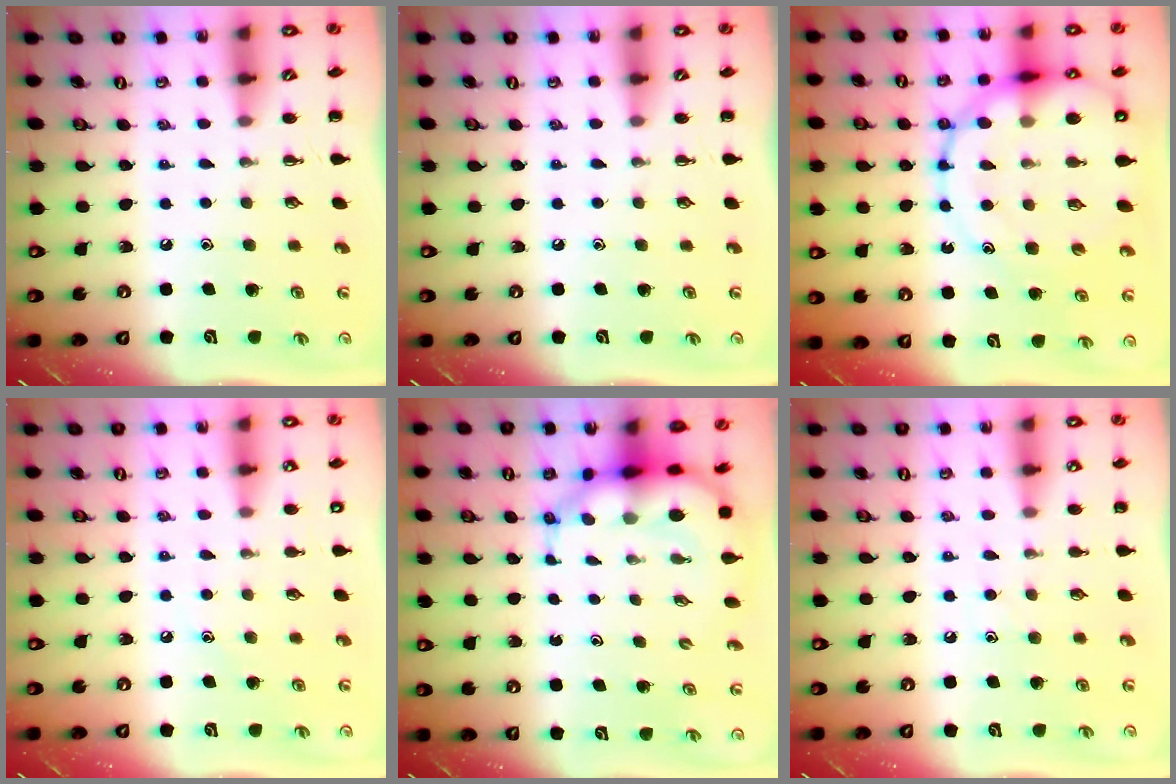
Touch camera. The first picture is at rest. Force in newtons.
{"total": 0.0}
{"total": 20.8, "press": 20.6, "slide": 3.0}
{"total": 7.3, "press": 7.1, "slide": 1.8}
{"total": 6.8, "press": 6.5, "slide": 1.9}
{"total": 6.9, "press": 6.8, "slide": 1.2}